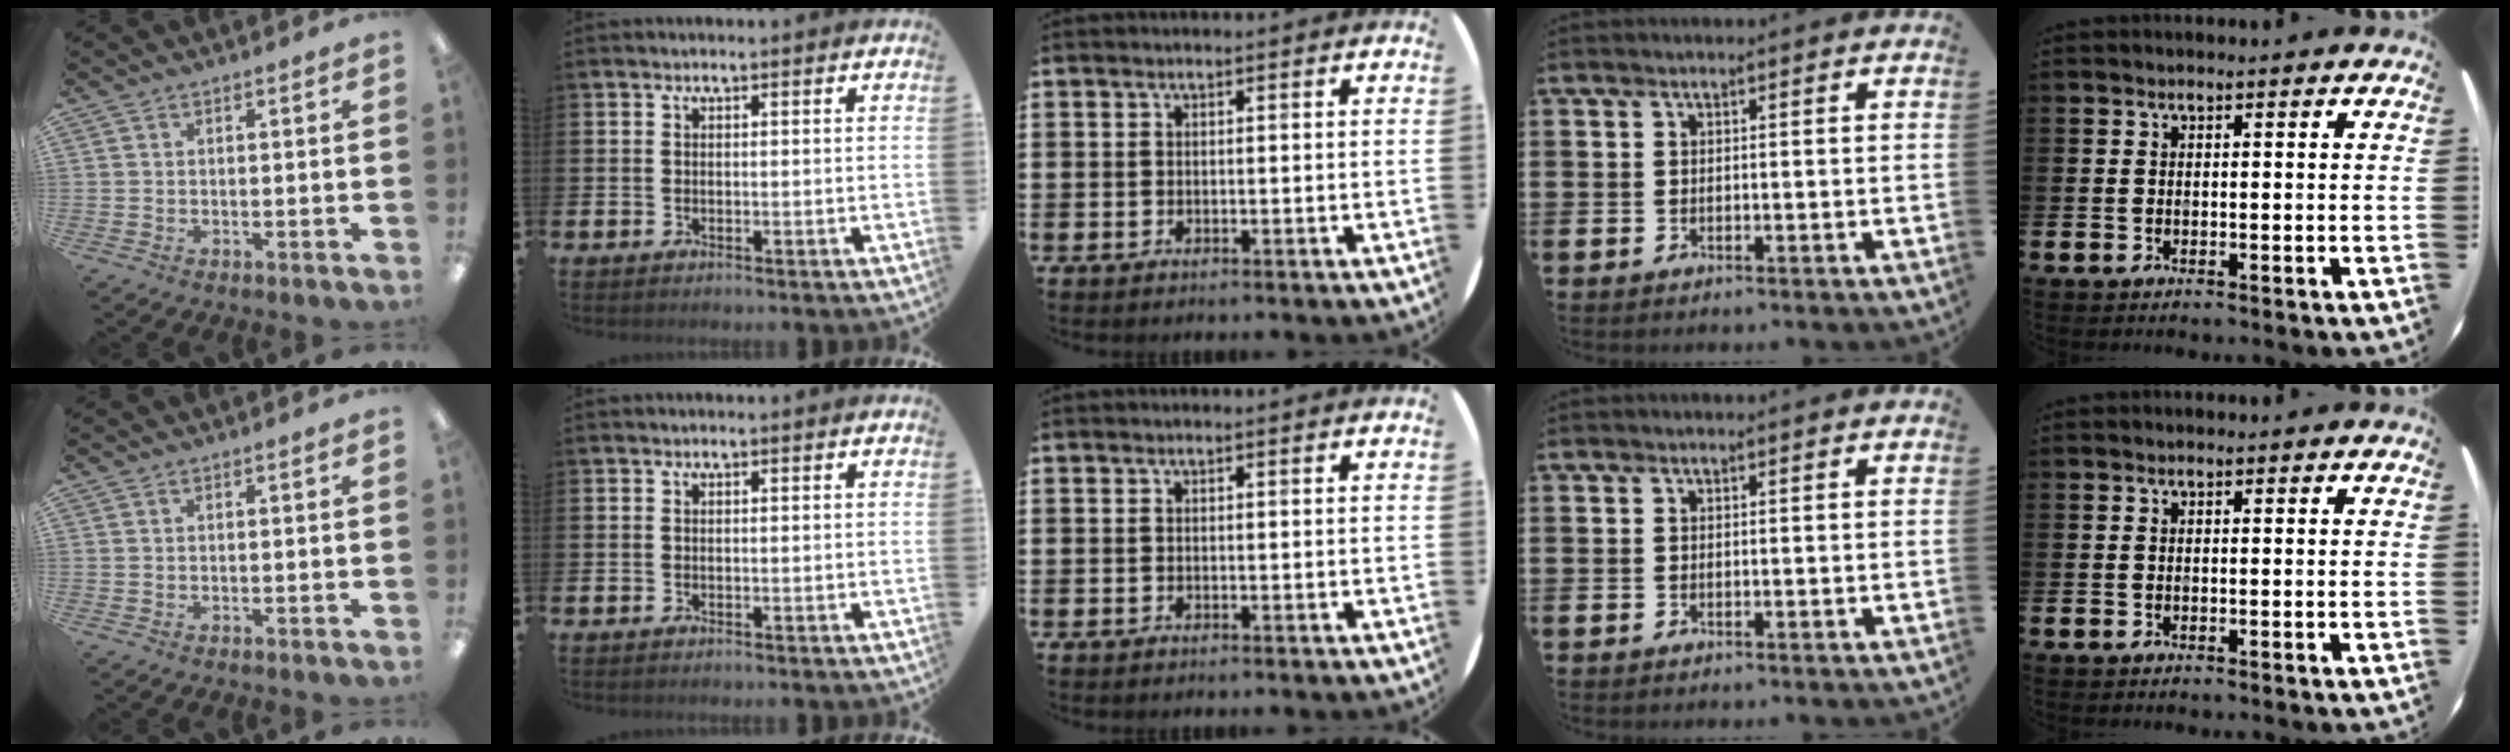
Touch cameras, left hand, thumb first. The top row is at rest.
{}